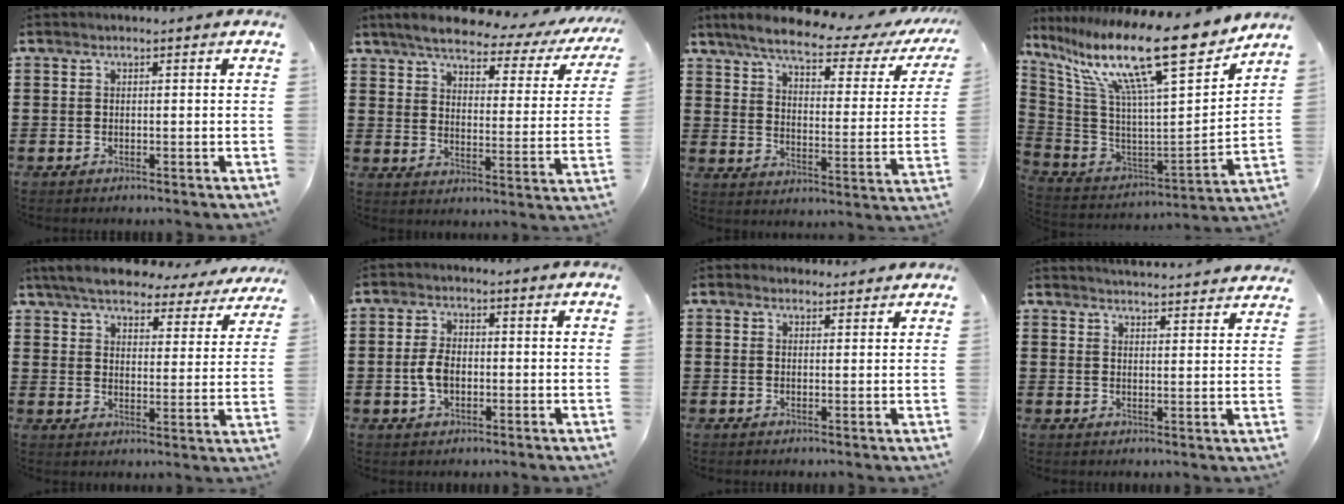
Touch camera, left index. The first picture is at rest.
{"total": 5.4, "force": [4.5, 1.1, 2.8], "torque": [-0.078, -0.021, 0.071]}
{"total": 7.6, "force": [6.0, 1.1, 4.6], "torque": [-0.107, -0.033, 0.096]}
{"total": 19.1, "force": [13.4, 2.9, 13.3], "torque": [-0.267, -0.088, 0.212]}
{"total": 6.7, "force": [6.2, 1.0, 2.3], "torque": [-0.073, -0.030, 0.108]}
{"total": 4.3, "force": [-0.5, 2.5, 3.5], "torque": [-0.087, -0.003, -0.015]}
{"total": 2.0, "force": [1.8, 0.7, 0.1], "torque": [-0.006, 0.004, 0.036]}
{"total": 3.6, "force": [3.6, -0.5, 0.0], "torque": [-0.003, -0.025, 0.062]}